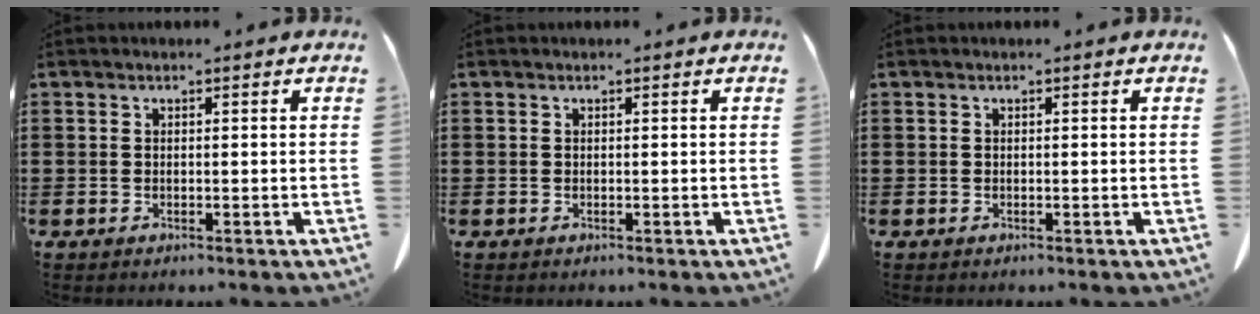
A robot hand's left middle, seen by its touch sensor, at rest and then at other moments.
{"total": 0.0}
{"total": 0.0}